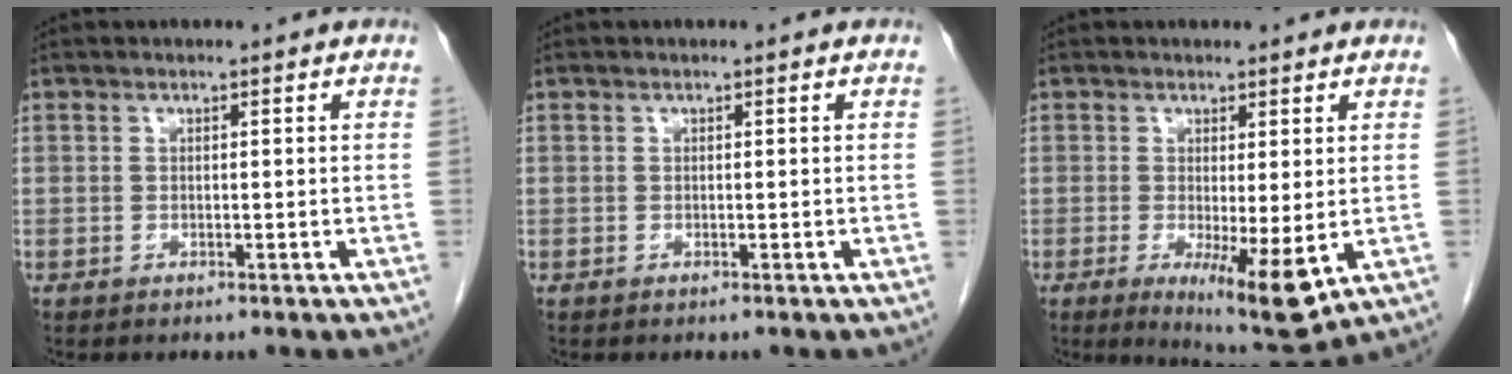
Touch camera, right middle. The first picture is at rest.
{"total": 0.0}
{"total": 8.7, "force": [-2.0, 1.6, 8.3], "torque": [-0.126, -0.025, -0.021]}